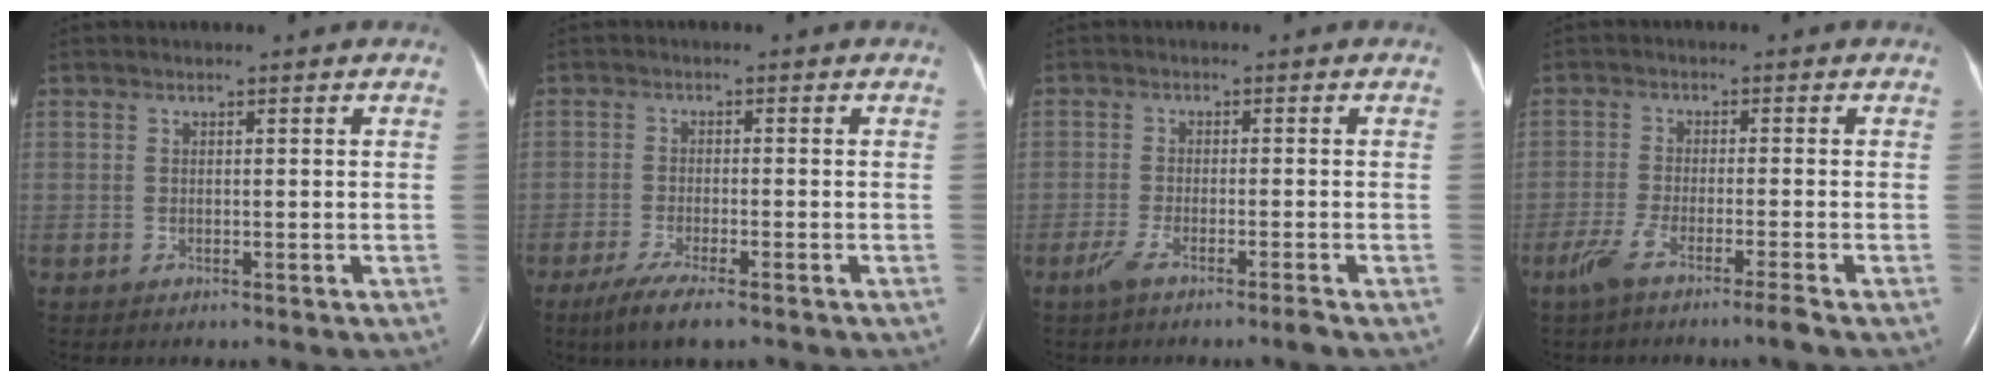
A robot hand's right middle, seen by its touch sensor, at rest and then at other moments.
{"total": 5.8, "force": [-3.9, 0.8, 4.2], "torque": [-0.081, -0.016, -0.064]}
{"total": 3.5, "force": [-2.5, -0.3, 2.5], "torque": [-0.054, -0.009, -0.052]}
{"total": 5.1, "force": [-3.6, -0.6, 3.6], "torque": [-0.072, -0.013, -0.072]}